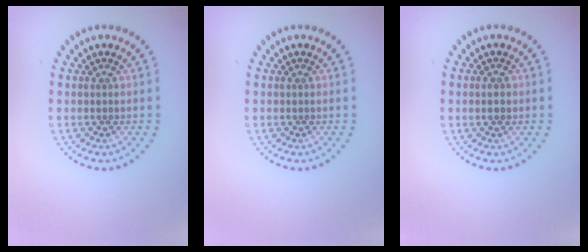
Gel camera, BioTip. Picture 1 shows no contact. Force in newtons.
{"total": 0.0}
{"total": 1.7, "press": 1.7, "slide": 0.1}